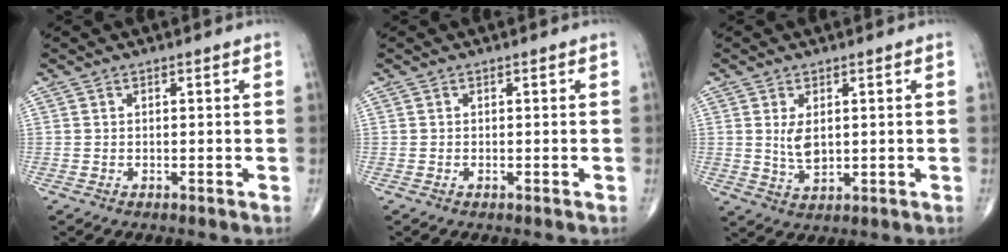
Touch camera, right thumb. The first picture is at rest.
{"total": 0.0}
{"total": 4.4, "force": [0.8, 2.4, 3.6], "torque": [-0.062, -0.012, 0.023]}